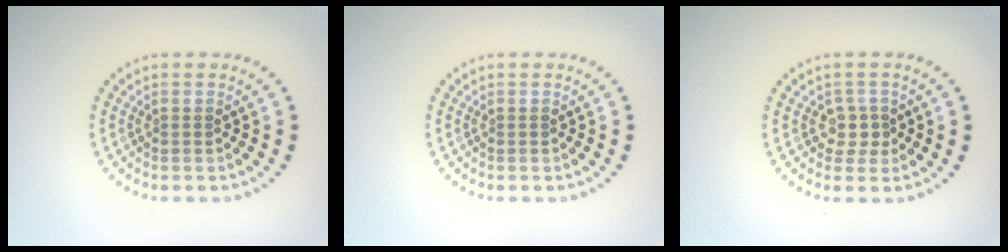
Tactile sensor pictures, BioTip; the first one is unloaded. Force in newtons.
{"total": 0.0}
{"total": 1.6, "press": 1.2, "slide": 1.0}